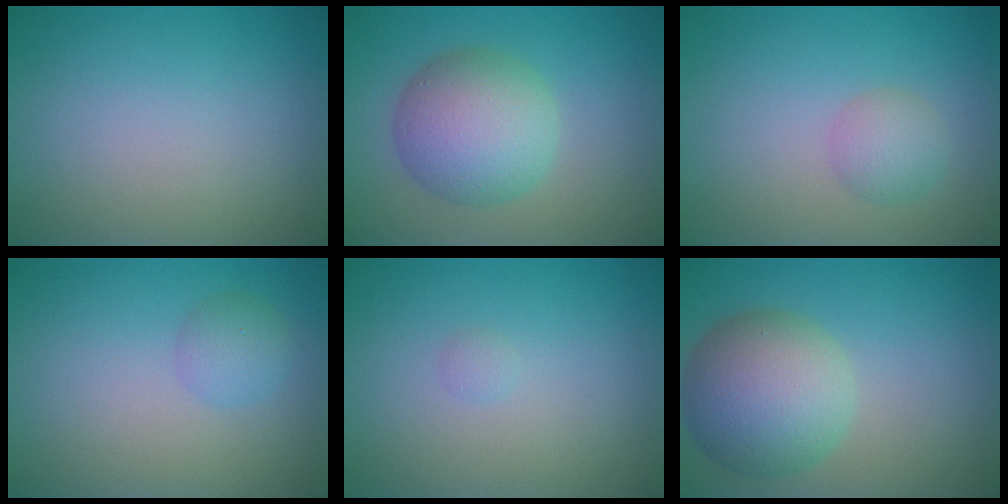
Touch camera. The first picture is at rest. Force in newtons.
{"total": 6.7, "press": 6.7, "slide": 0.2}
{"total": 2.1, "press": 2.1, "slide": 0.1}
{"total": 1.9, "press": 1.9, "slide": 0.1}
{"total": 0.5, "press": 0.5, "slide": 0.0}
{"total": 7.9, "press": 7.9, "slide": 0.6}